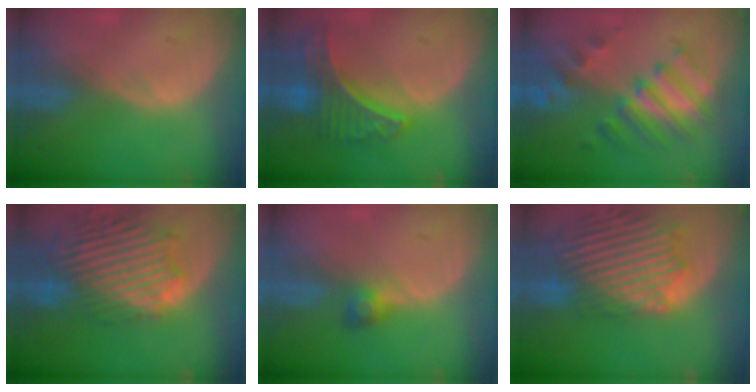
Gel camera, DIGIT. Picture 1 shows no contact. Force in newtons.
{"total": 8.9, "press": 7.7, "slide": 4.4}
{"total": 8.8, "press": 8.1, "slide": 3.3}
{"total": 13.9, "press": 11.9, "slide": 7.2}
{"total": 2.5, "press": 2.5, "slide": 0.5}
{"total": 14.5, "press": 12.4, "slide": 7.6}